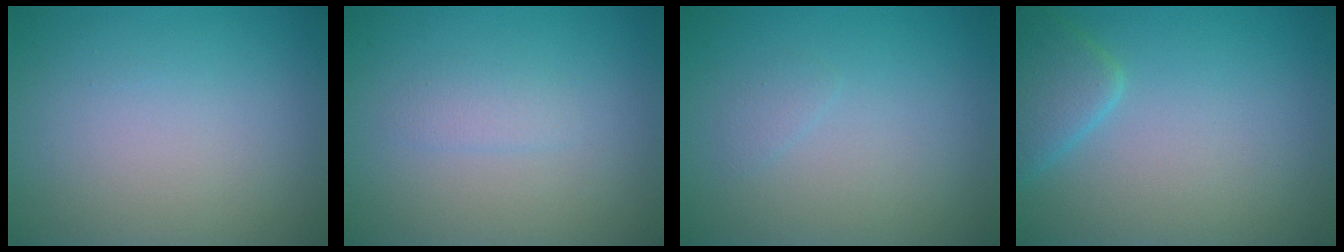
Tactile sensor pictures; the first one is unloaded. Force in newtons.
{"total": 1.1, "press": 1.1, "slide": 0.0}
{"total": 0.7, "press": 0.7, "slide": 0.1}
{"total": 2.7, "press": 2.7, "slide": 0.2}